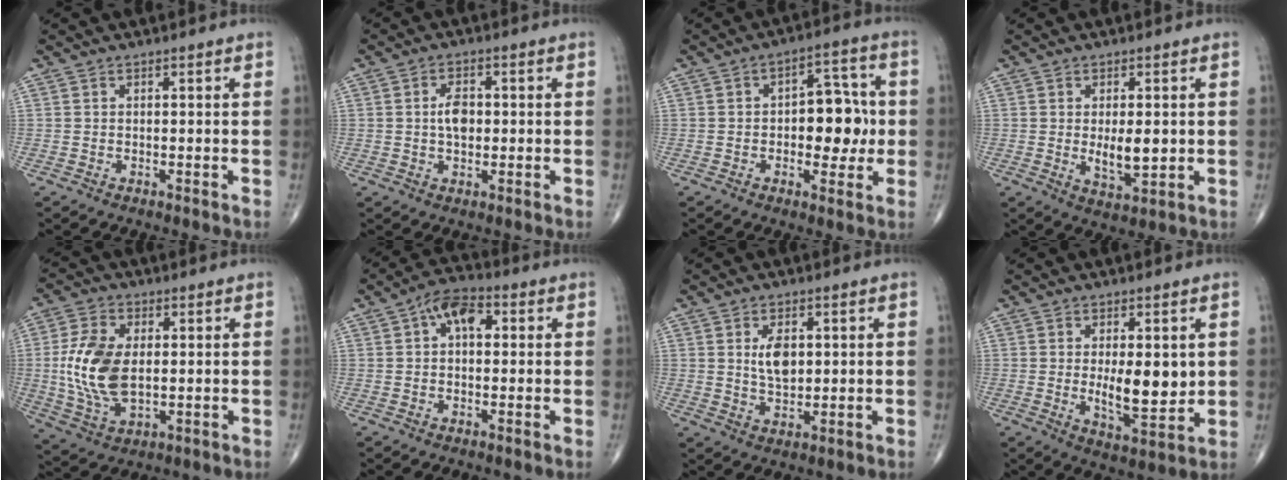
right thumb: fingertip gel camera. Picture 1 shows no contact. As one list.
[{"total": 4.4, "force": [0.2, 2.7, 3.5], "torque": [-0.055, 0.005, 0.000]}, {"total": 10.4, "force": [-0.4, 6.0, 8.4], "torque": [-0.069, 0.022, -0.008]}, {"total": 6.2, "force": [0.1, 2.8, 5.5], "torque": [-0.076, -0.013, 0.008]}, {"total": 12.8, "force": [0.6, 7.3, 10.5], "torque": [-0.214, -0.005, 0.016]}, {"total": 7.1, "force": [1.7, 4.2, 5.5], "torque": [-0.078, 0.021, 0.017]}, {"total": 5.7, "force": [1.3, 3.2, 4.5], "torque": [-0.066, -0.011, 0.026]}, {"total": 9.5, "force": [0.7, 3.9, 8.6], "torque": [-0.114, -0.022, 0.023]}]